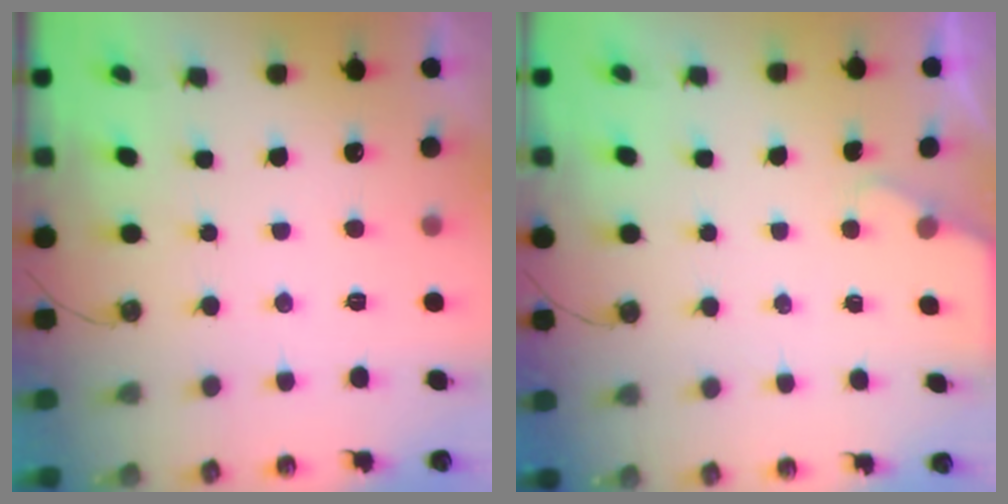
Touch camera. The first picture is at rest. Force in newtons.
{"total": 1.5, "press": 1.5, "slide": 0.3}